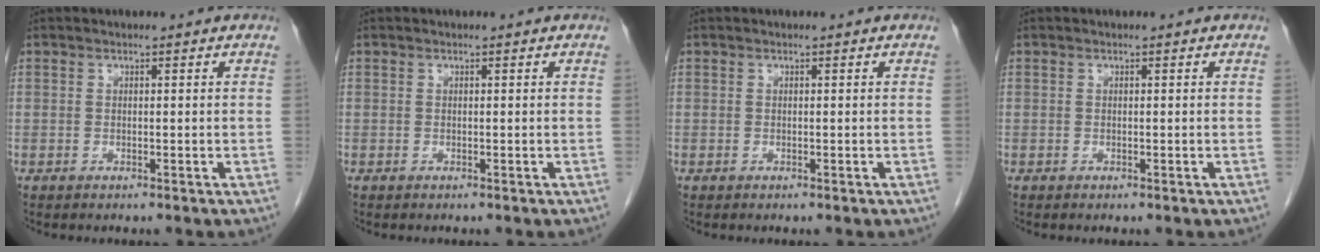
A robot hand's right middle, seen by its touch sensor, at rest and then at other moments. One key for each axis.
{"total": 0.0}
{"total": 0.0}
{"total": 0.0}